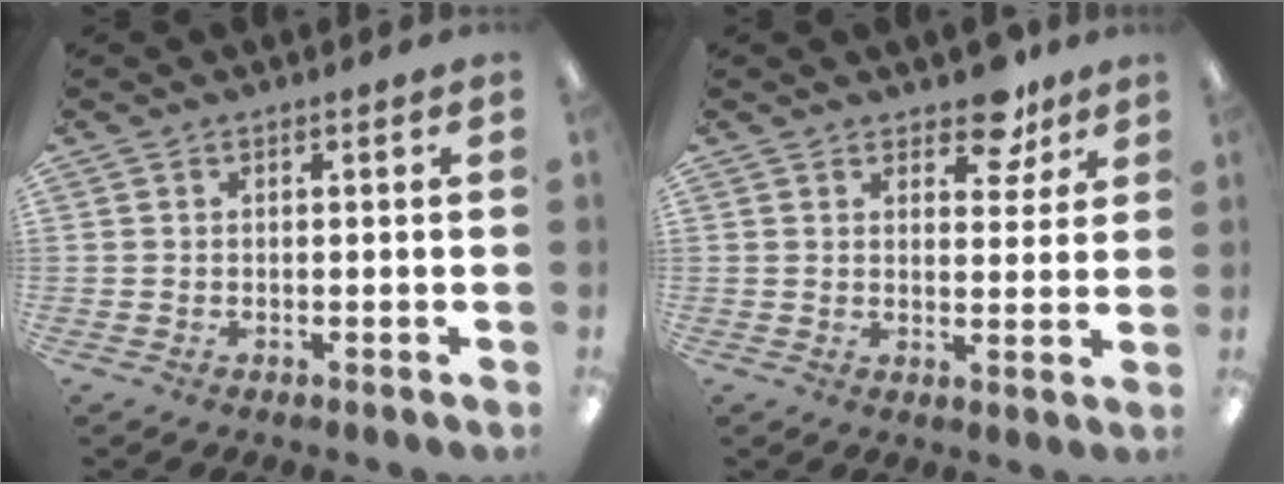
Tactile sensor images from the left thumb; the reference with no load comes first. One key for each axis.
{"total": 8.0, "fx": 5.9, "fy": 3.9, "fz": 3.8, "tx": -0.033, "ty": -0.032, "tz": 0.100}